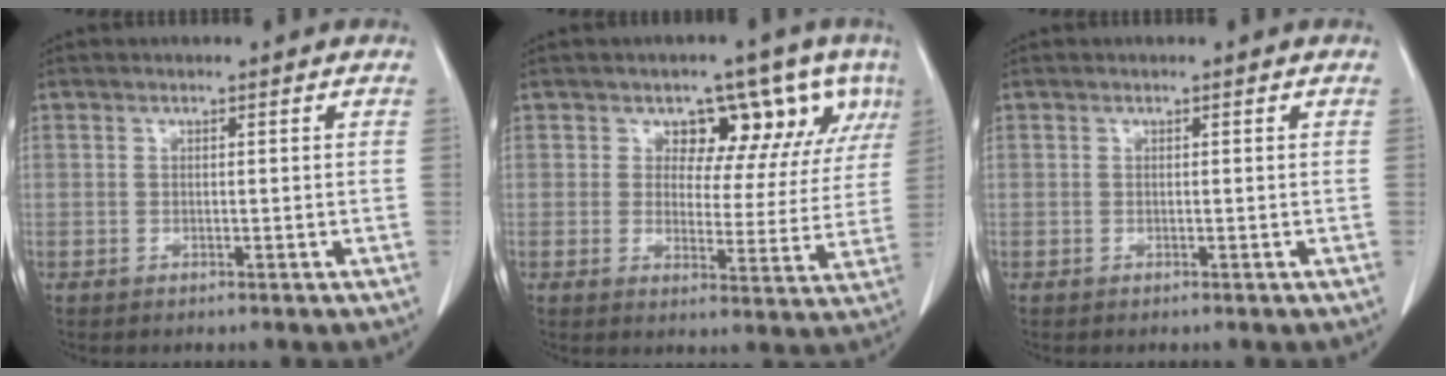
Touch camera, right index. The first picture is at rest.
{"total": 10.7, "force": [5.6, 6.9, 6.0], "torque": [-0.051, 0.011, 0.063]}
{"total": 0.0}